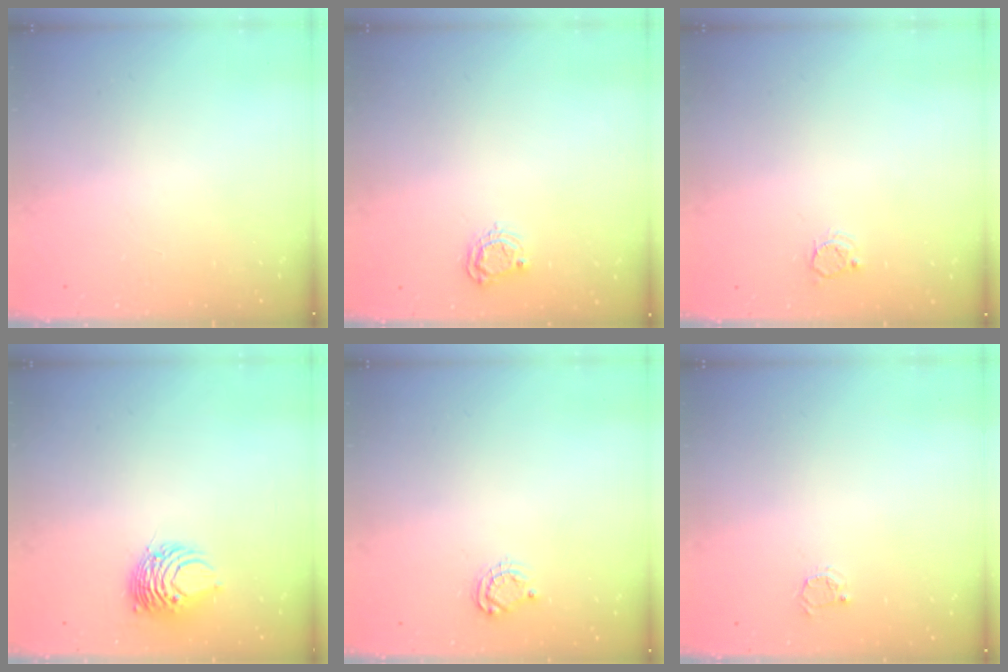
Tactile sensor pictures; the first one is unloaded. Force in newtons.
{"total": 5.0, "press": 5.0, "slide": 0.6}
{"total": 3.2, "press": 3.2, "slide": 0.4}
{"total": 8.0, "press": 7.9, "slide": 1.3}
{"total": 5.8, "press": 5.8, "slide": 0.7}
{"total": 2.5, "press": 2.5, "slide": 0.3}